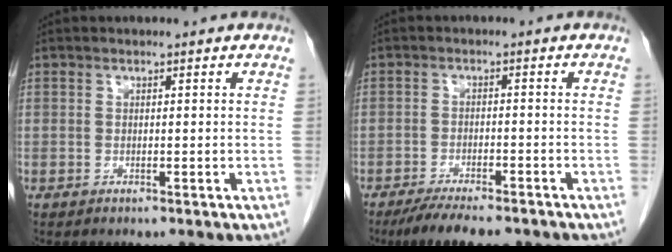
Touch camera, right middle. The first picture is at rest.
{"total": 9.1, "force": [-7.6, 2.0, 4.7], "torque": [-0.068, -0.012, -0.116]}